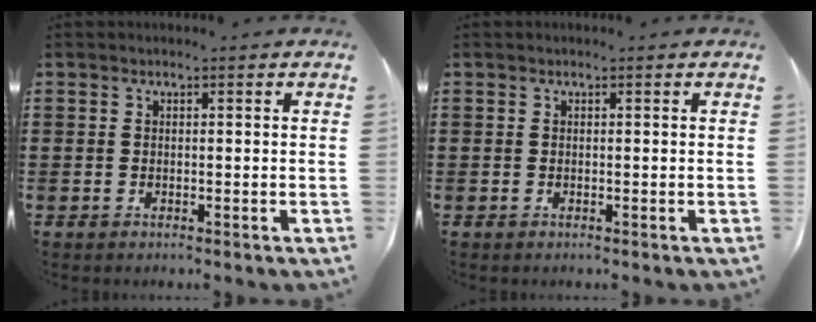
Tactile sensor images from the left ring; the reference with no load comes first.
{"total": 0.0}